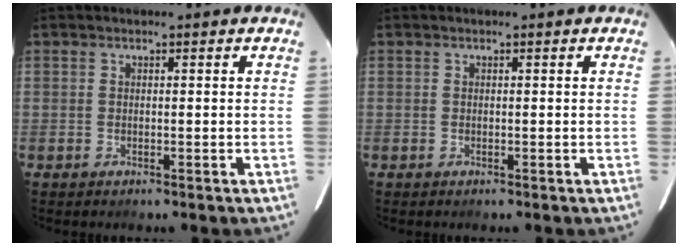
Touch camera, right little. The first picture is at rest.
{"total": 0.0}